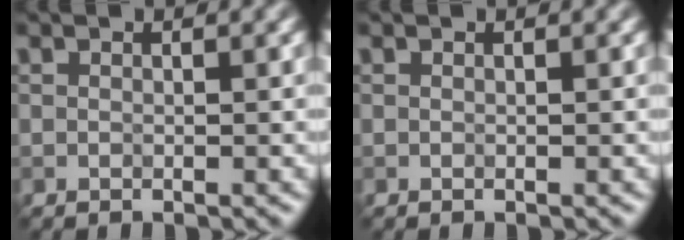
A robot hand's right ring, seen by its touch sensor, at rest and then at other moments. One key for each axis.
{"total": 0.0}